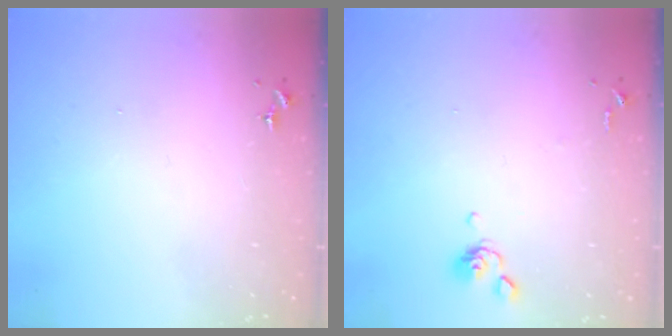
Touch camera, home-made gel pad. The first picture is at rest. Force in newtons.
{"total": 6.4, "press": 6.2, "slide": 1.5}